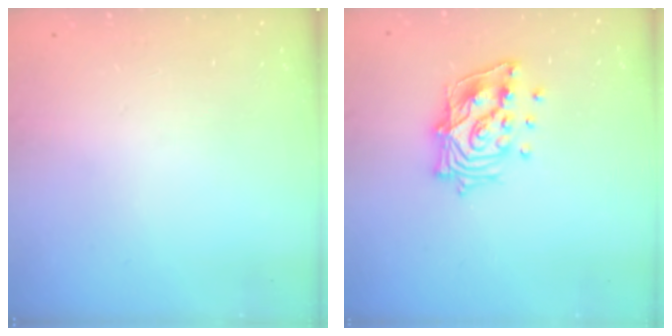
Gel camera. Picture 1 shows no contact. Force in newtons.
{"total": 14.9, "press": 14.8, "slide": 2.0}